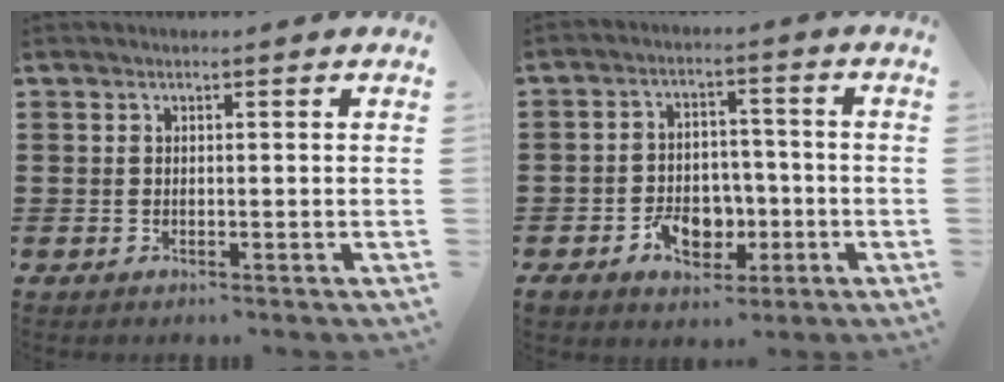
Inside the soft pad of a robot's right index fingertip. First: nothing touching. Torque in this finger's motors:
{"motor_torque": [1.78, 0.36, 0.26, 0.14]}